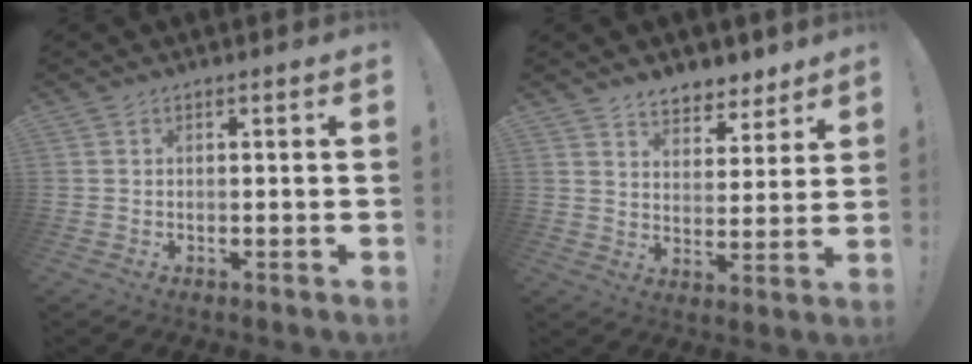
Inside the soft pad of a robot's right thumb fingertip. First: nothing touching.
{"total": 7.3, "force": [6.0, 3.9, 1.6], "torque": [-0.014, -0.050, 0.111]}